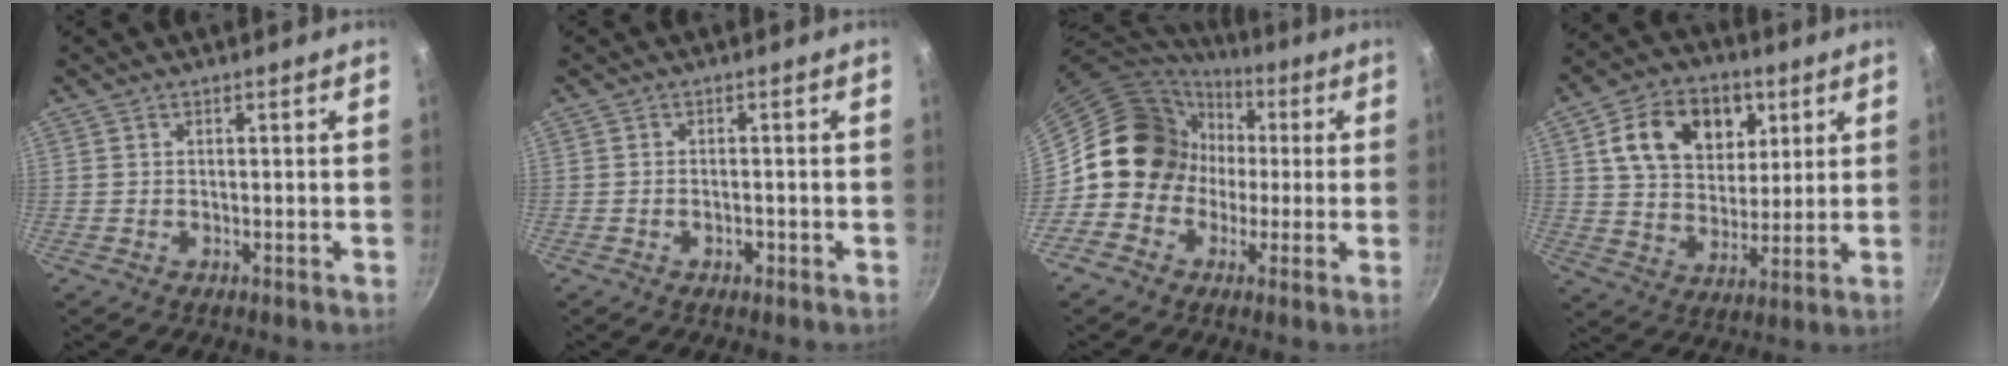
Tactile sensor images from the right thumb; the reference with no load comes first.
{"total": 1.6, "force": [-0.7, 1.0, 1.0], "torque": [-0.014, 0.005, -0.011]}
{"total": 13.9, "force": [0.2, 12.8, 5.4], "torque": [-0.044, 0.032, -0.012]}
{"total": 16.4, "force": [5.9, 11.9, 9.6], "torque": [-0.127, -0.008, 0.093]}